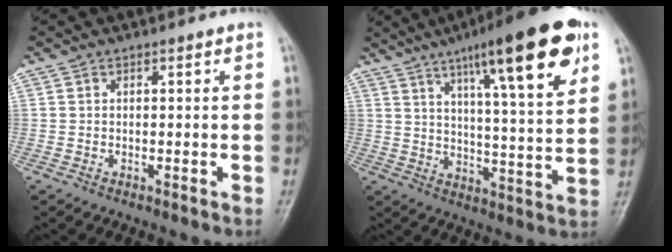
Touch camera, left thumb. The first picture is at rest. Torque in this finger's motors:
{"motor_torque": [0.66, 0.06, 2.07, -0.70, 0.44]}